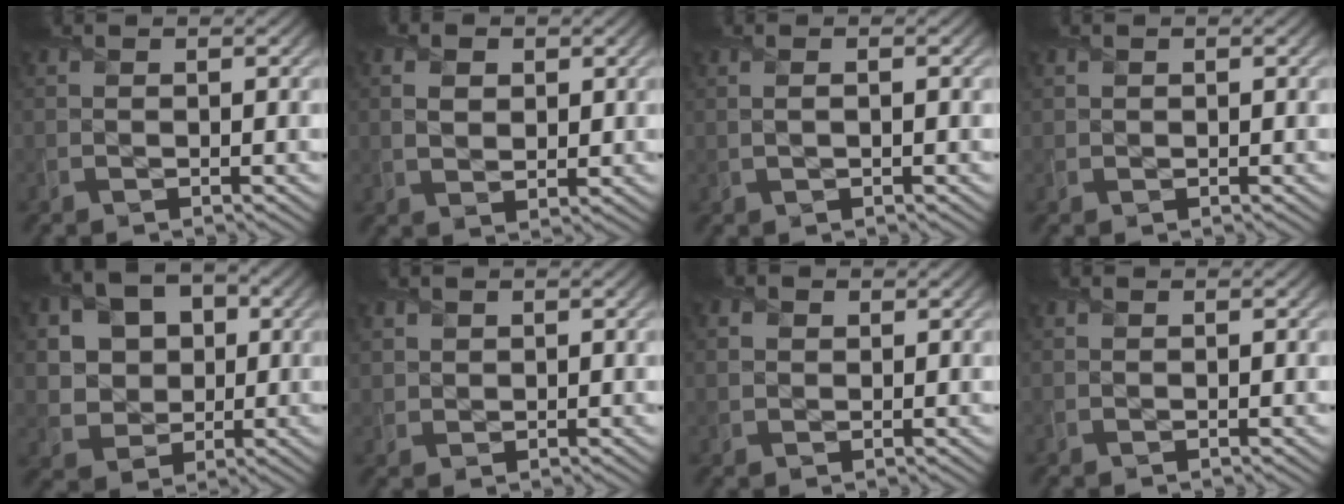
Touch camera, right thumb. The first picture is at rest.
{"total": 3.3, "force": [1.0, 2.3, 2.2], "torque": [-0.045, -0.003, 0.020]}
{"total": 1.2, "force": [0.3, 0.2, 1.1], "torque": [-0.021, 0.001, 0.006]}
{"total": 0.5, "force": [0.4, 0.4, 0.1], "torque": [-0.004, -0.002, 0.011]}
{"total": 9.8, "force": [2.5, 8.2, 4.6], "torque": [-0.128, 0.015, 0.052]}
{"total": 1.7, "force": [1.1, 1.3, 0.3], "torque": [-0.013, -0.004, 0.025]}
{"total": 2.0, "force": [0.8, 1.6, 1.0], "torque": [-0.028, 0.000, 0.016]}
{"total": 0.0}